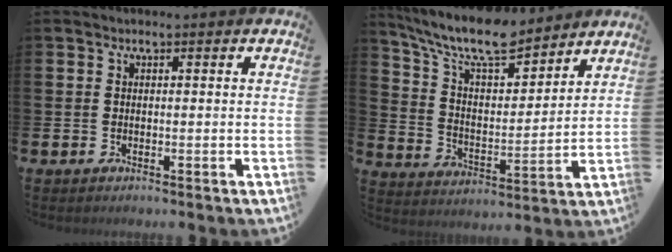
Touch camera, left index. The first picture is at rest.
{"total": 10.6, "force": [9.5, 2.2, 4.2], "torque": [-0.116, -0.057, 0.167]}